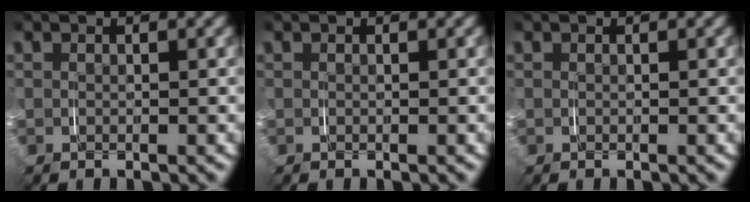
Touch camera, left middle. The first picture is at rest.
{"total": 0.0}
{"total": 0.0}